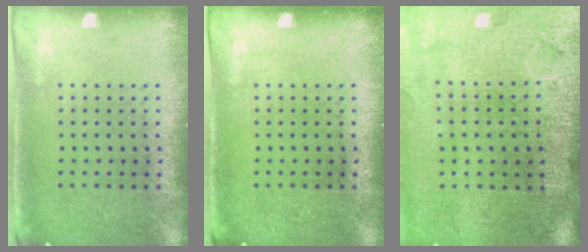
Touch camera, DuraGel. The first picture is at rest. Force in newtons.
{"total": 0.0}
{"total": 4.6, "press": 3.7, "slide": 2.8}